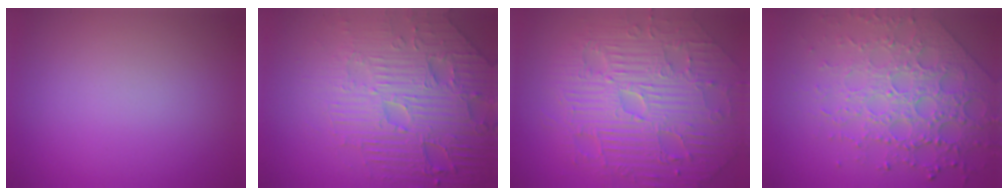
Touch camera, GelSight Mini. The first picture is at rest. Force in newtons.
{"total": 8.7, "press": 6.1, "slide": 6.2}
{"total": 11.1, "press": 7.2, "slide": 8.5}
{"total": 7.6, "press": 5.5, "slide": 5.2}